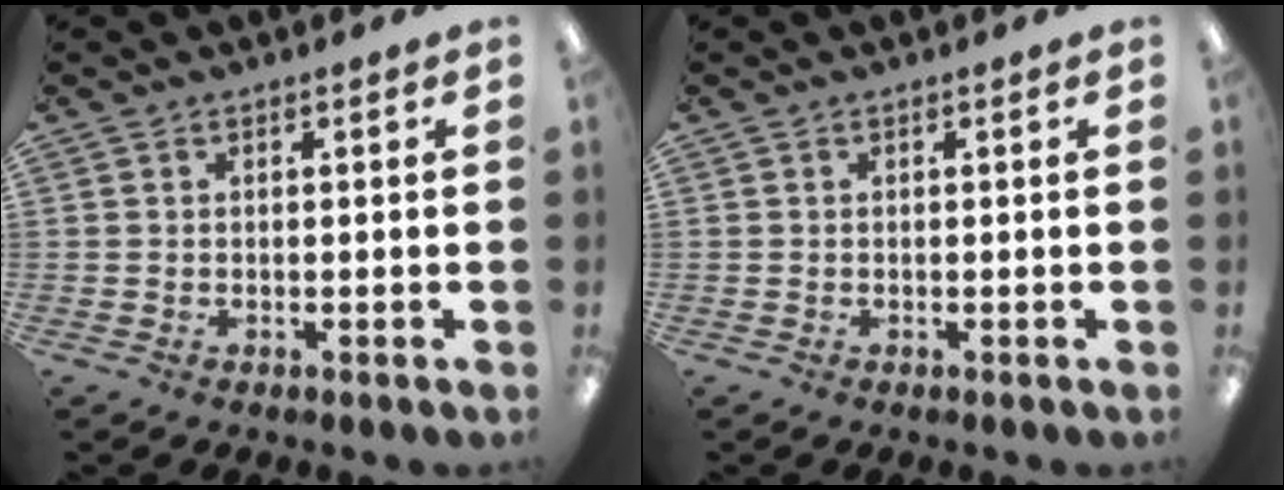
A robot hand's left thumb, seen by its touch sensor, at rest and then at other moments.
{"total": 0.0}